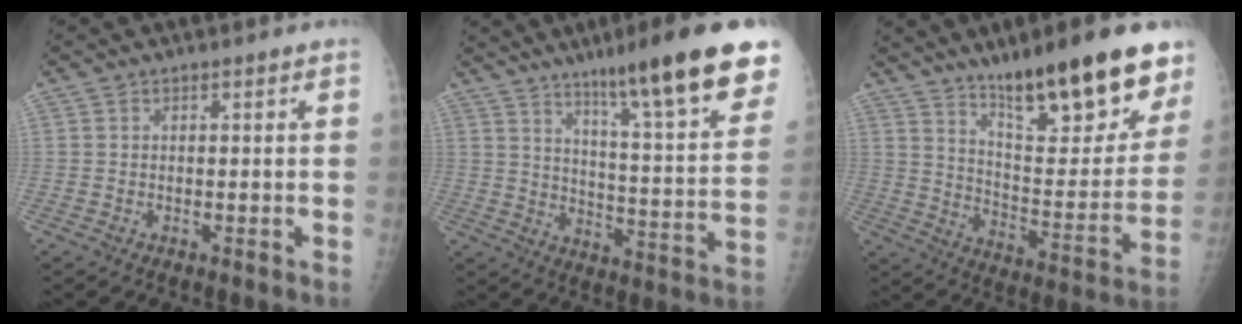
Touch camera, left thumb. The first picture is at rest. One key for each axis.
{"total": 22.7, "fx": 14.7, "fy": 2.5, "fz": 17.1, "tx": -0.224, "ty": -0.062, "tz": 0.219}
{"total": 23.7, "fx": 16.0, "fy": 5.9, "fz": 16.4, "tx": -0.203, "ty": -0.081, "tz": 0.253}